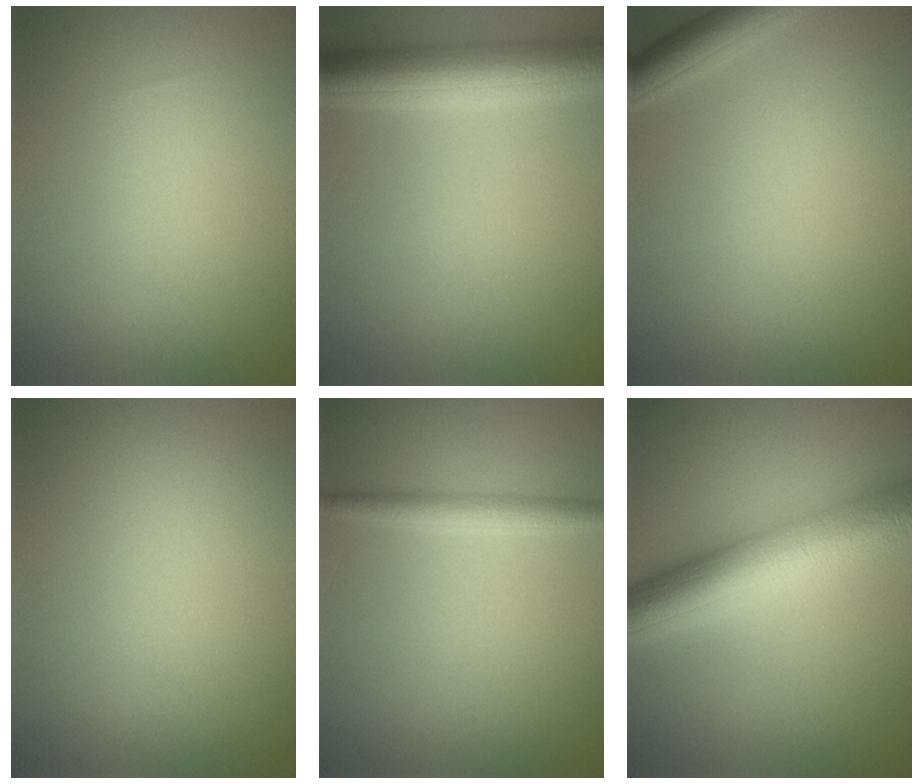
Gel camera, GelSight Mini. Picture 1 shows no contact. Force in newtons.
{"total": 6.3, "press": 6.3, "slide": 0.1}
{"total": 2.6, "press": 2.6, "slide": 0.2}
{"total": 0.0}
{"total": 2.1, "press": 2.1, "slide": 0.0}
{"total": 9.2, "press": 9.2, "slide": 0.3}